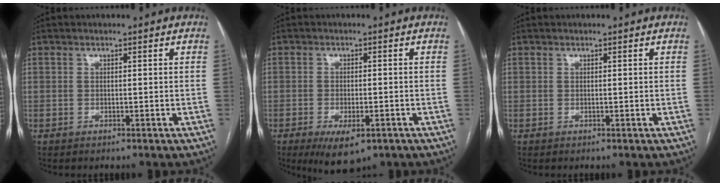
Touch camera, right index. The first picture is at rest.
{"total": 6.7, "force": [-3.8, 2.5, 4.9], "torque": [-0.080, -0.011, -0.052]}
{"total": 0.0}